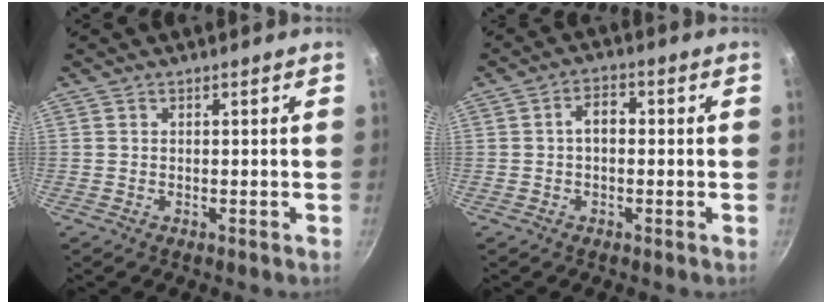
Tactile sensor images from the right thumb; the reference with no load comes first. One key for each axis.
{"total": 3.7, "fx": 0.0, "fy": 2.3, "fz": 2.9, "tx": -0.037, "ty": 0.017, "tz": -0.006}